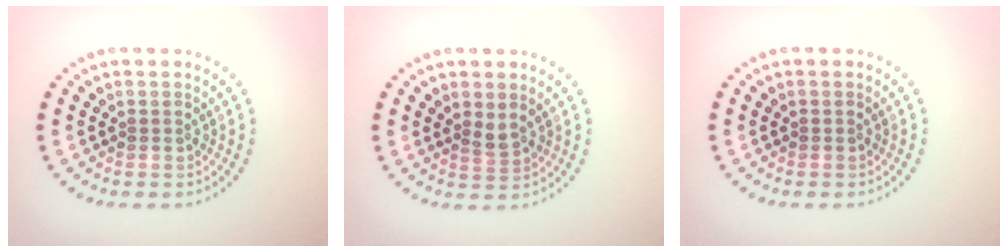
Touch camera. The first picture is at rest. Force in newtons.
{"total": 1.3, "press": 1.0, "slide": 0.9}
{"total": 0.0}